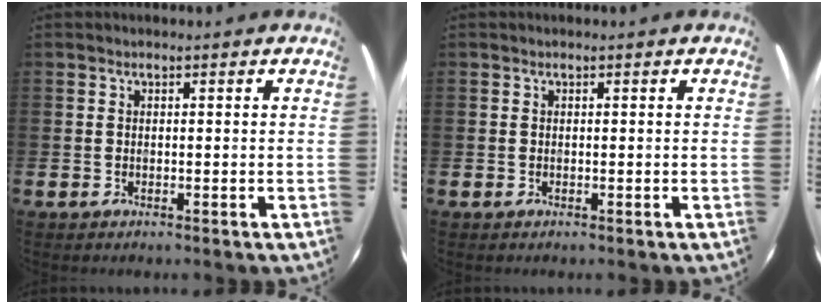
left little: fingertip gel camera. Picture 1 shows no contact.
{"total": 0.0}